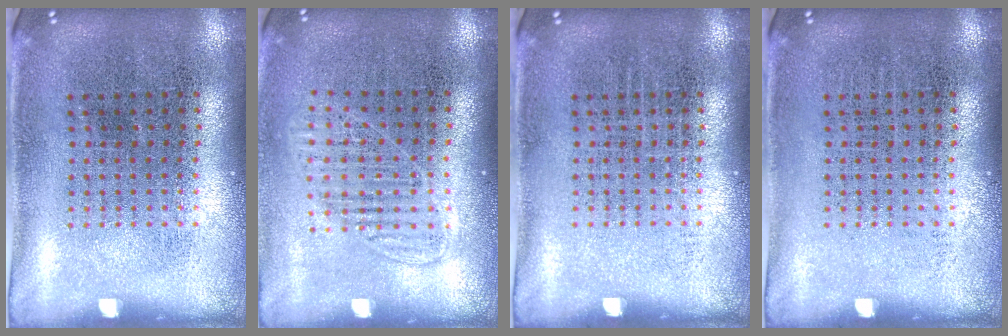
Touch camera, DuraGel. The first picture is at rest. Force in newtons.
{"total": 1.3, "press": 1.1, "slide": 0.6}
{"total": 0.0}
{"total": 0.0}